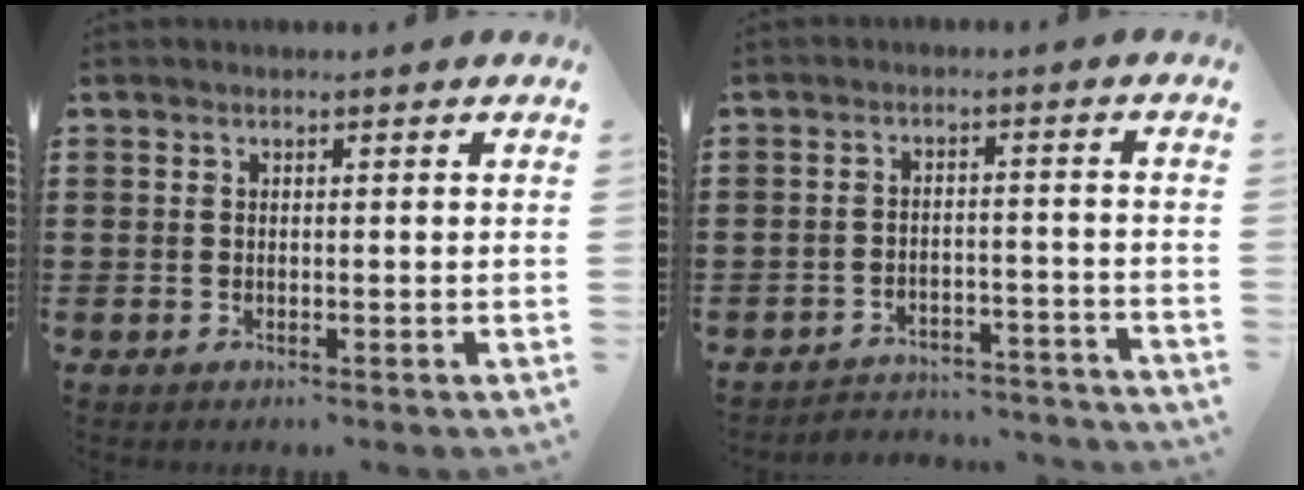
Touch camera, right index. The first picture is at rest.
{"total": 3.9, "force": [-3.9, 0.4, 0.1], "torque": [-0.007, 0.003, -0.082]}